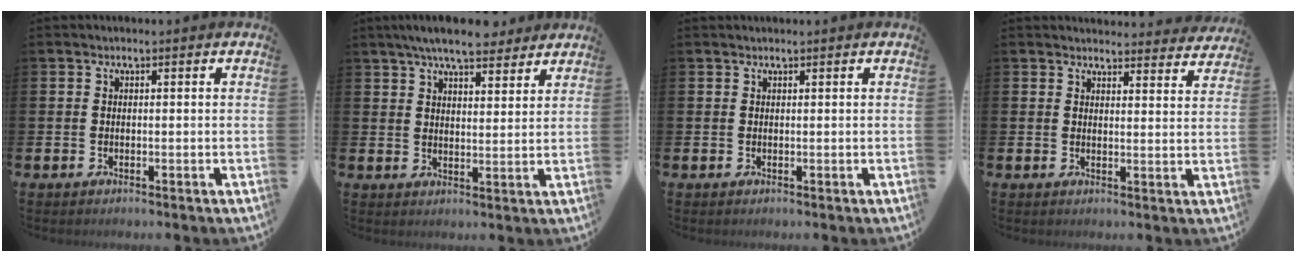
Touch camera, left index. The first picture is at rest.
{"total": 7.1, "force": [6.4, 1.5, 2.8], "torque": [-0.061, -0.017, 0.115]}
{"total": 0.5, "force": [0.5, 0.0, 0.2], "torque": [-0.002, 0.000, 0.009]}
{"total": 3.5, "force": [3.4, 0.5, 0.1], "torque": [0.001, -0.024, 0.061]}